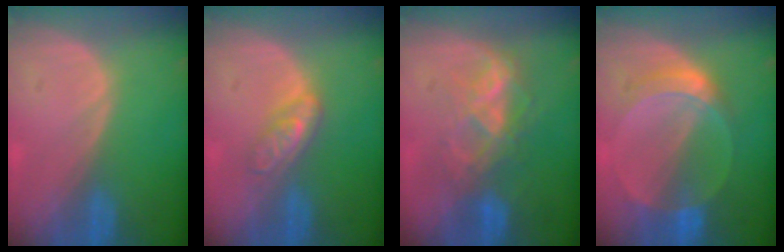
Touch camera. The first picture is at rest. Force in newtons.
{"total": 4.6, "press": 4.0, "slide": 2.2}
{"total": 6.5, "press": 6.4, "slide": 1.1}
{"total": 6.1, "press": 5.6, "slide": 2.2}